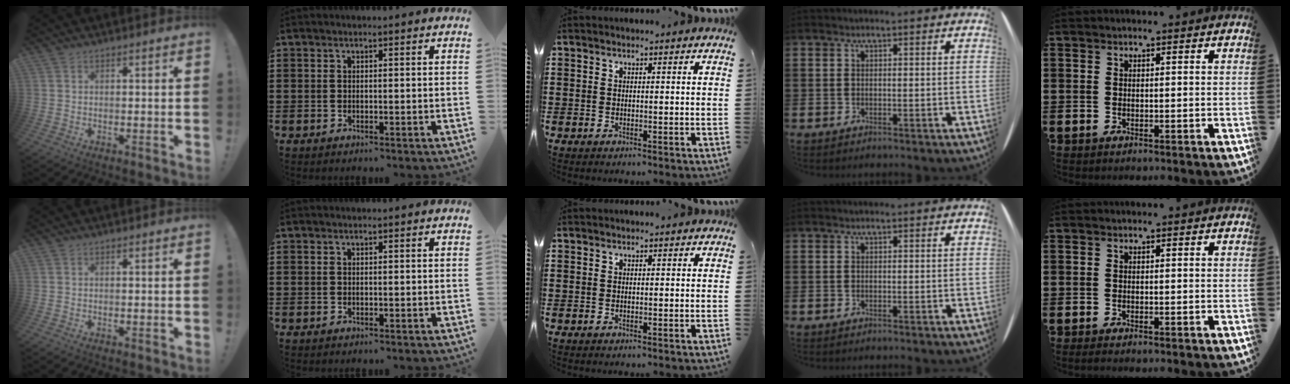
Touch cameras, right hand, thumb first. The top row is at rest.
{}